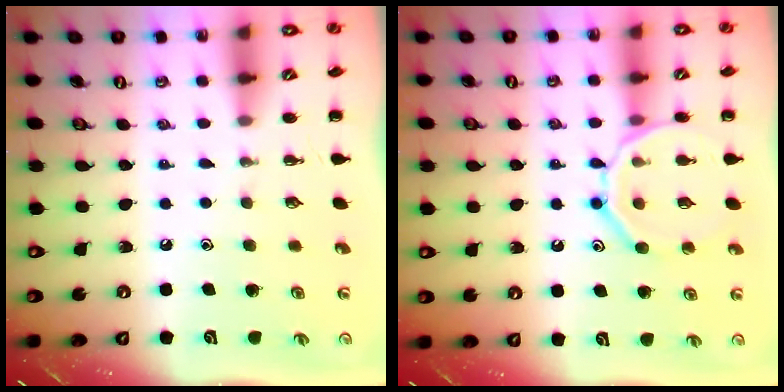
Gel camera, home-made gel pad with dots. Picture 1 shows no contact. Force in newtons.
{"total": 14.2, "press": 14.1, "slide": 1.0}